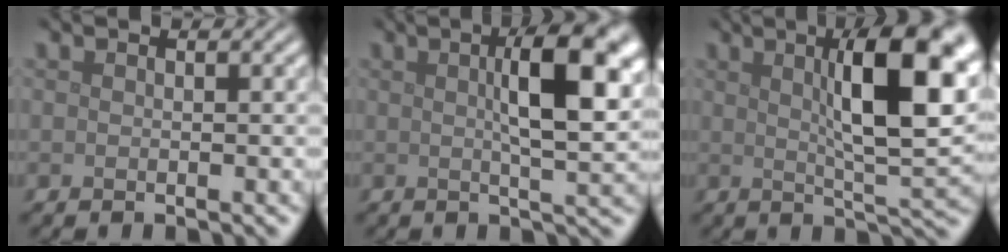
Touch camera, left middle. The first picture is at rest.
{"total": 8.5, "force": [1.9, 2.3, 8.0], "torque": [-0.107, 0.012, 0.027]}
{"total": 11.4, "force": [3.1, 3.1, 10.5], "torque": [-0.145, 0.006, 0.048]}